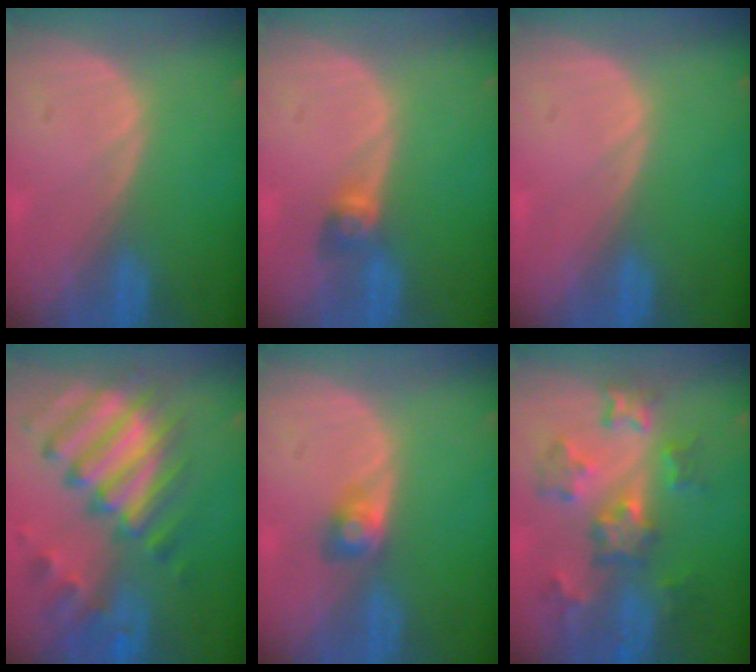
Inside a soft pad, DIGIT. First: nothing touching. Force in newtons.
{"total": 2.7, "press": 2.5, "slide": 0.9}
{"total": 0.0}
{"total": 11.8, "press": 10.2, "slide": 5.9}
{"total": 2.4, "press": 2.4, "slide": 0.4}
{"total": 8.3, "press": 7.8, "slide": 2.9}